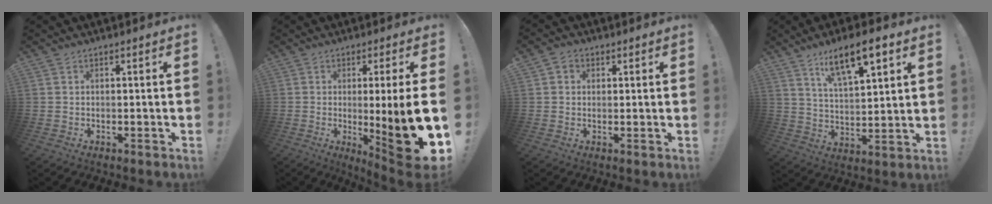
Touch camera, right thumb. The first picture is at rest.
{"total": 17.1, "force": [-1.9, 0.8, 17.0], "torque": [-0.236, -0.014, -0.021]}
{"total": 2.2, "force": [0.5, 2.0, 0.9], "torque": [-0.011, 0.001, 0.008]}
{"total": 12.9, "force": [7.7, 4.1, 9.4], "torque": [-0.147, -0.034, 0.127]}